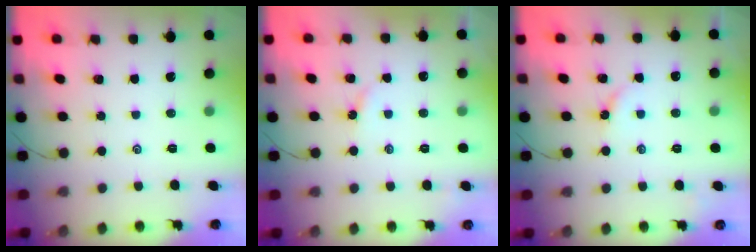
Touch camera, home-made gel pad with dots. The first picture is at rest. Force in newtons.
{"total": 2.3, "press": 2.3, "slide": 0.4}
{"total": 2.9, "press": 2.8, "slide": 0.4}